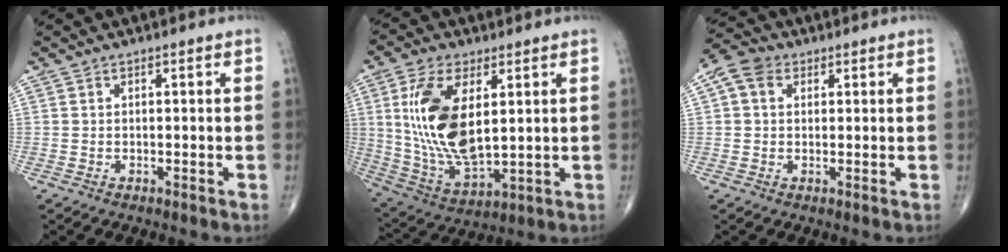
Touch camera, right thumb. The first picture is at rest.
{"total": 17.1, "force": [3.7, 8.3, 14.6], "torque": [-0.285, -0.021, 0.082]}
{"total": 5.4, "force": [1.7, 4.2, 3.0], "torque": [-0.055, 0.016, 0.025]}